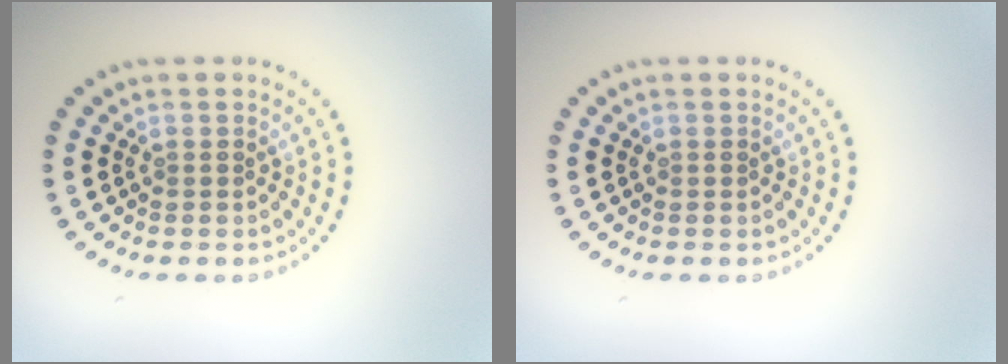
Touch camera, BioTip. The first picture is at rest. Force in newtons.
{"total": 0.0}